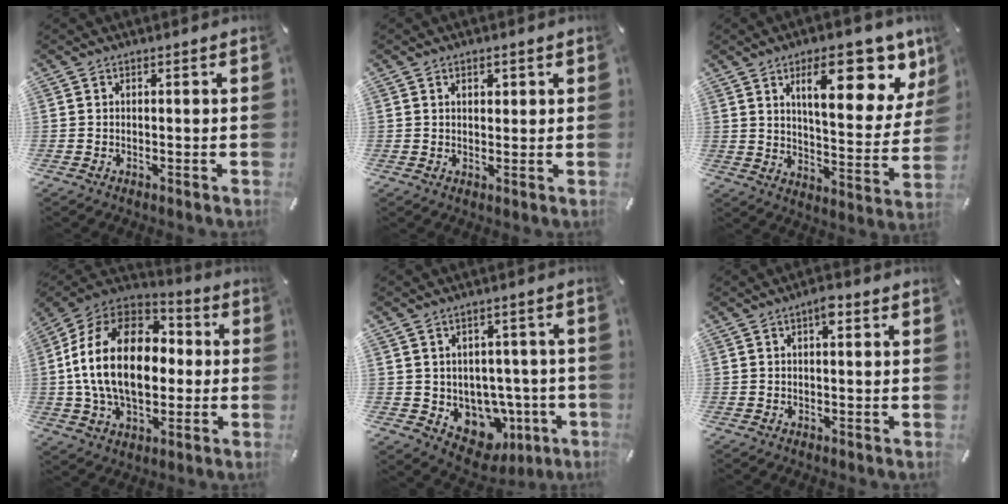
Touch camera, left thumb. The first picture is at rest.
{"total": 1.8, "force": [0.9, 1.3, 0.9], "torque": [-0.004, -0.002, 0.011]}
{"total": 19.5, "force": [10.4, 7.6, 14.6], "torque": [-0.205, -0.050, 0.162]}
{"total": 23.8, "force": [-0.2, 16.1, 17.6], "torque": [-0.352, 0.026, -0.001]}
{"total": 7.6, "force": [-1.2, 7.1, 2.4], "torque": [-0.035, -0.010, -0.005]}
{"total": 2.9, "force": [1.3, 1.1, 2.4], "torque": [-0.036, -0.001, 0.017]}